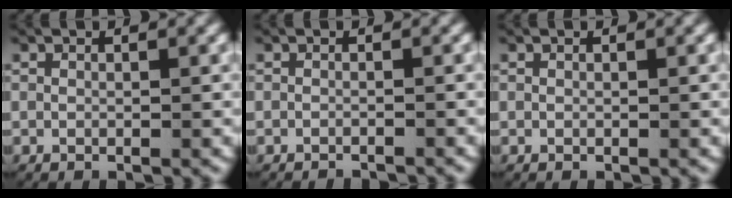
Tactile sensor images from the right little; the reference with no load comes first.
{"total": 1.6, "force": [-1.5, 0.1, 0.1], "torque": [-0.005, -0.007, -0.021]}
{"total": 0.0}